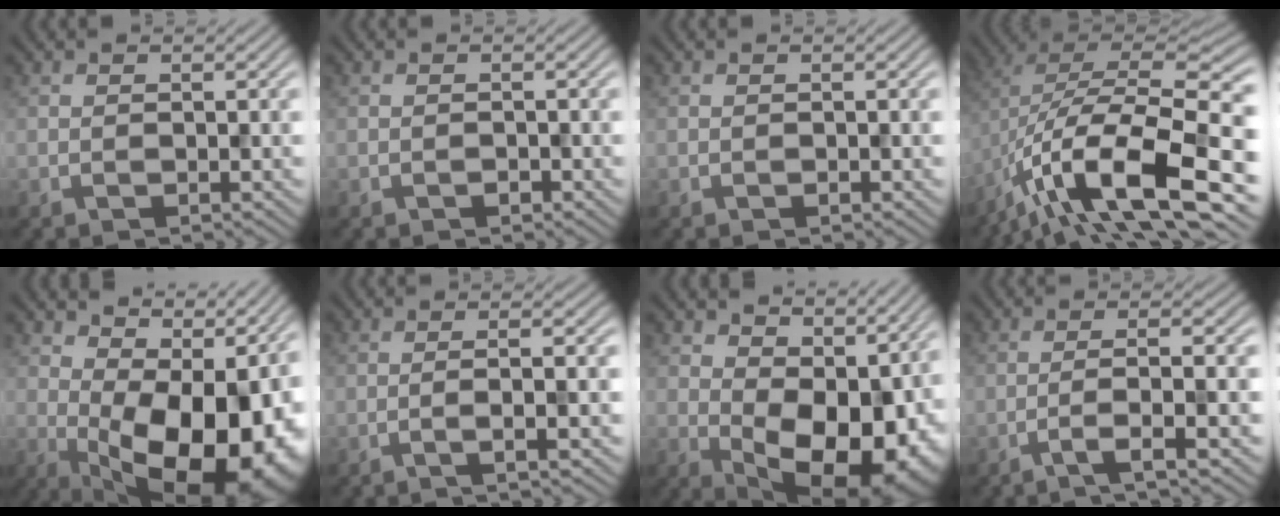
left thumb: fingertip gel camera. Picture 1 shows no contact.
{"total": 0.6, "force": [-0.6, 0.2, -0.1], "torque": [0.001, 0.001, -0.009]}
{"total": 0.0}
{"total": 16.1, "force": [-6.8, 5.8, 13.4], "torque": [-0.256, -0.001, -0.119]}
{"total": 17.3, "force": [0.2, 9.3, 14.6], "torque": [-0.173, -0.016, 0.024]}
{"total": 4.6, "force": [-1.5, 0.8, 4.2], "torque": [-0.062, 0.011, -0.034]}
{"total": 13.3, "force": [1.9, 7.9, 10.5], "torque": [-0.147, -0.015, 0.041]}
{"total": 5.9, "force": [-3.0, 0.6, 5.0], "torque": [-0.076, 0.016, -0.067]}